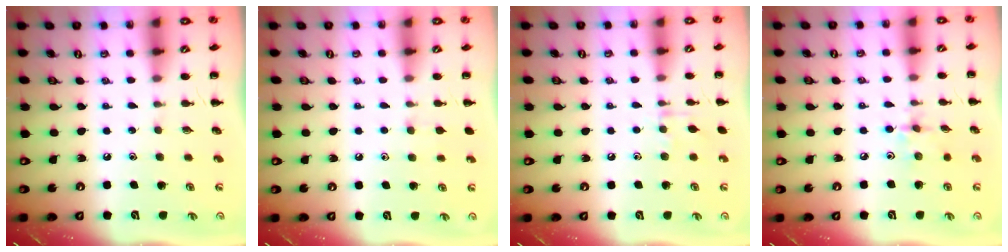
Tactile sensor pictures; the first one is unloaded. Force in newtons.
{"total": 5.5, "press": 5.2, "slide": 1.8}
{"total": 6.3, "press": 6.2, "slide": 1.3}
{"total": 2.7, "press": 2.7, "slide": 0.5}